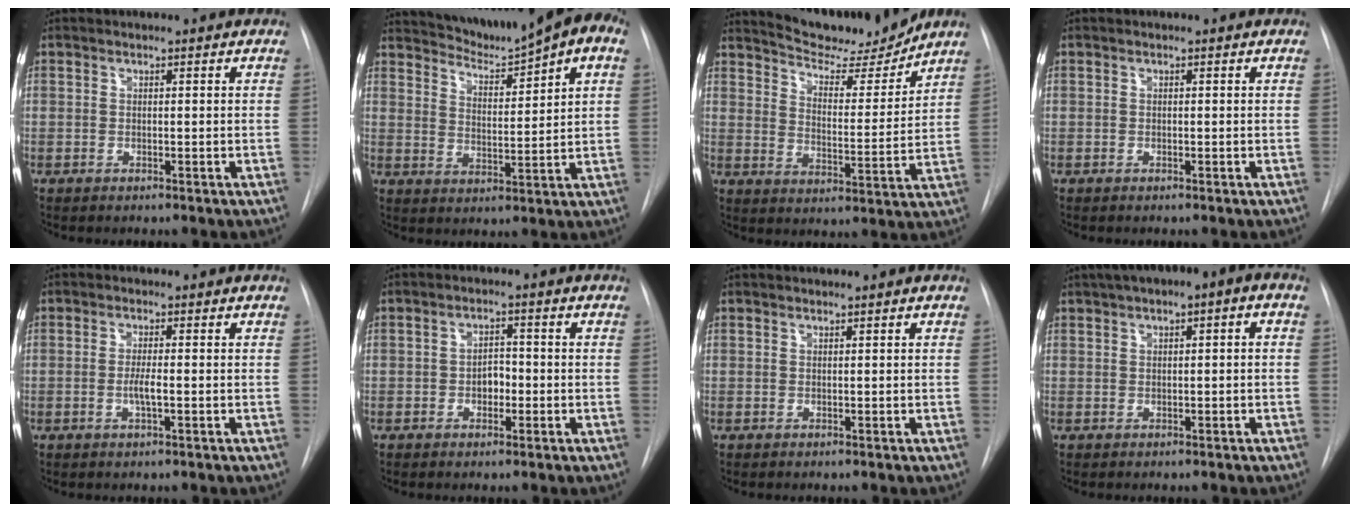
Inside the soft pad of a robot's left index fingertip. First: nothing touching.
{"total": 12.7, "force": [10.2, 0.9, 7.5], "torque": [-0.117, 0.004, 0.150]}
{"total": 13.6, "force": [12.8, 1.4, 4.5], "torque": [-0.073, -0.022, 0.196]}
{"total": 0.0}
{"total": 2.4, "force": [-0.6, 0.2, 2.3], "torque": [-0.046, -0.004, -0.012]}
{"total": 2.9, "force": [-0.8, 1.9, 2.1], "torque": [-0.027, 0.006, -0.015]}
{"total": 0.0}
{"total": 7.2, "force": [2.9, 2.0, 6.3], "torque": [-0.094, 0.035, 0.036]}